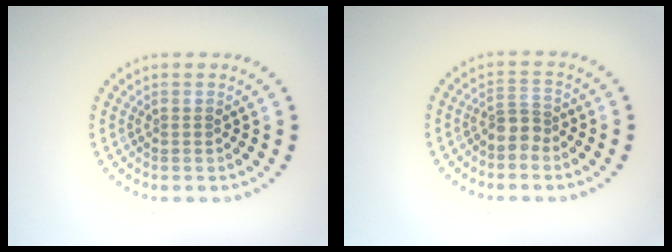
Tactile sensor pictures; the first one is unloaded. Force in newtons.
{"total": 2.2, "press": 1.7, "slide": 1.4}